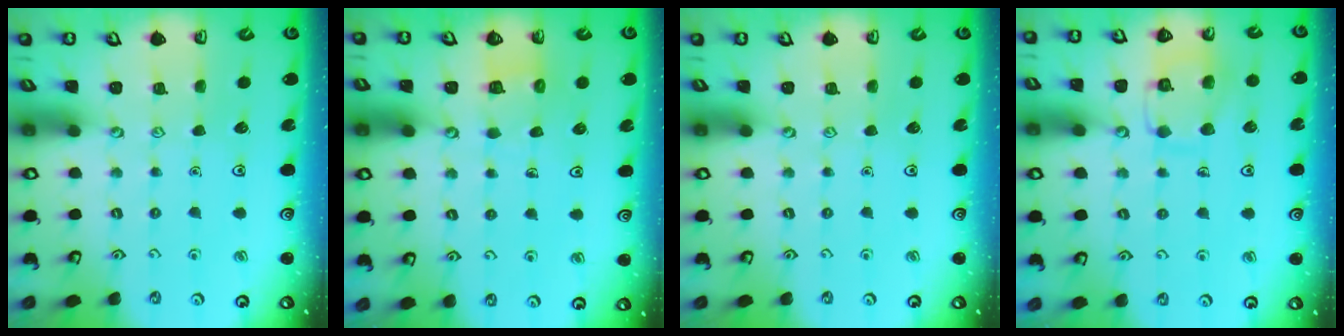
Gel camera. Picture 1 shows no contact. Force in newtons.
{"total": 5.6, "press": 5.6, "slide": 0.3}
{"total": 0.0}
{"total": 11.7, "press": 11.6, "slide": 0.9}